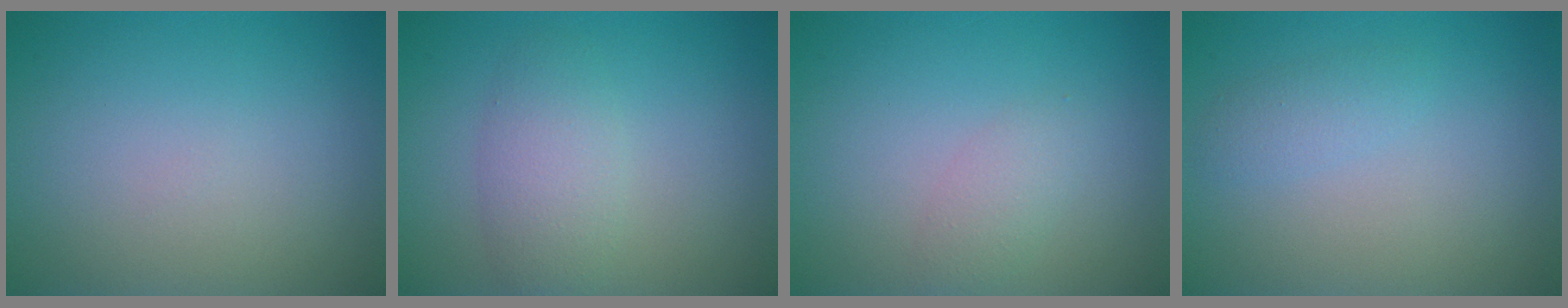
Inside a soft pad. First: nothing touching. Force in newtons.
{"total": 2.9, "press": 2.9, "slide": 0.2}
{"total": 1.5, "press": 1.5, "slide": 0.1}
{"total": 1.3, "press": 1.3, "slide": 0.1}